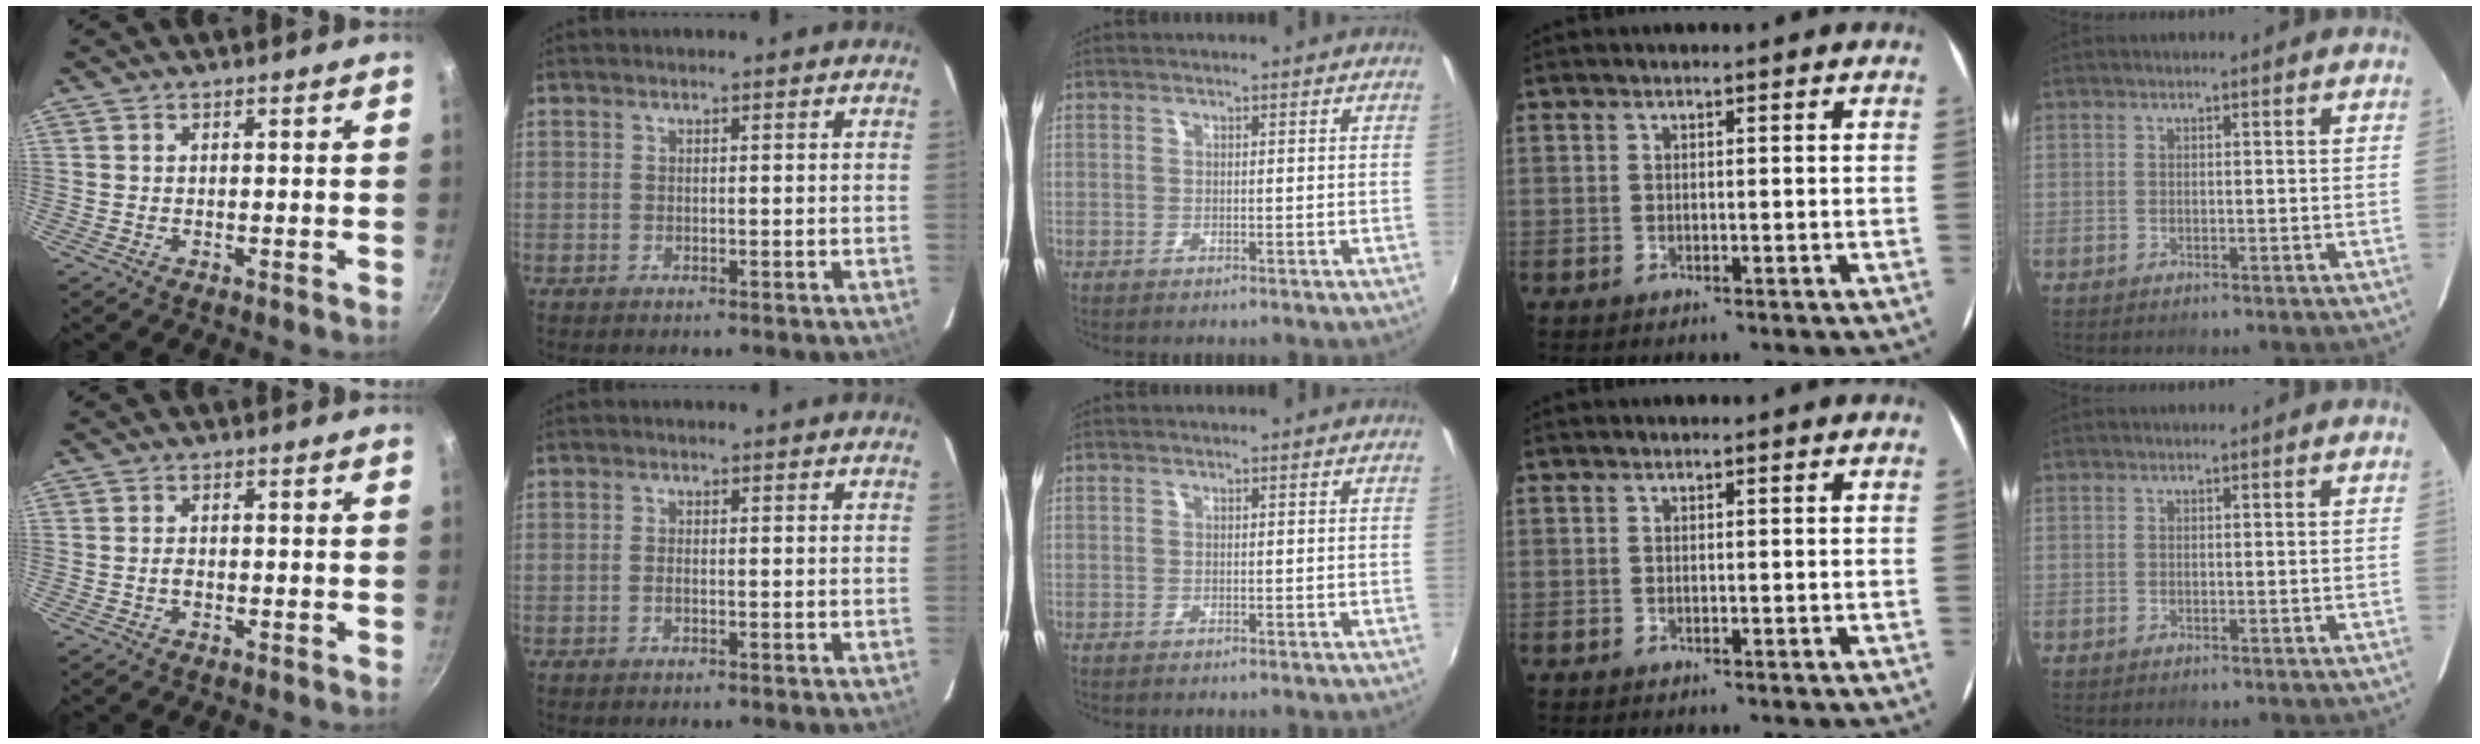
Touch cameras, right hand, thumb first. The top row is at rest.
{"thumb": {"total": 1.4, "force": [-0.4, 1.0, 0.9], "torque": [-0.017, 0.006, -0.008]}, "index": {"total": 0.9, "force": [-0.4, 0.4, 0.7], "torque": [-0.017, 0.001, -0.008]}}